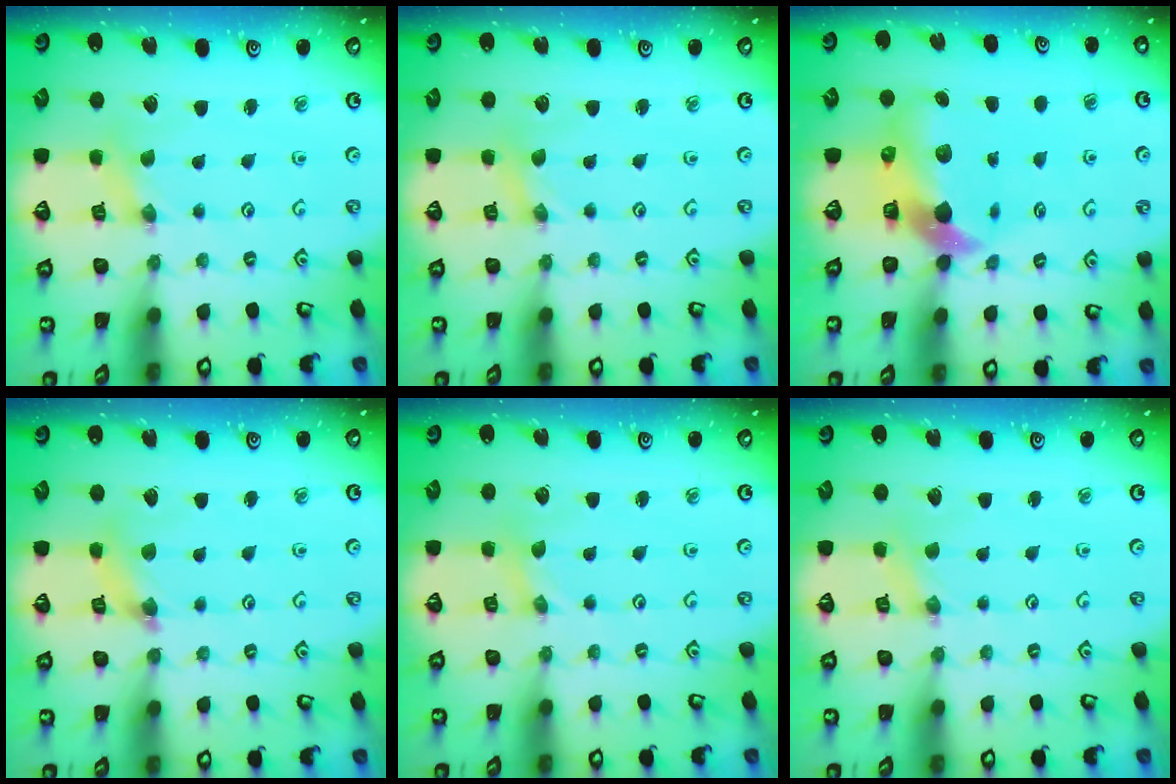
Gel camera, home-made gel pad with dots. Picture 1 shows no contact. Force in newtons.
{"total": 0.0}
{"total": 8.6, "press": 8.5, "slide": 1.4}
{"total": 4.3, "press": 4.2, "slide": 0.3}
{"total": 0.0}
{"total": 0.0}